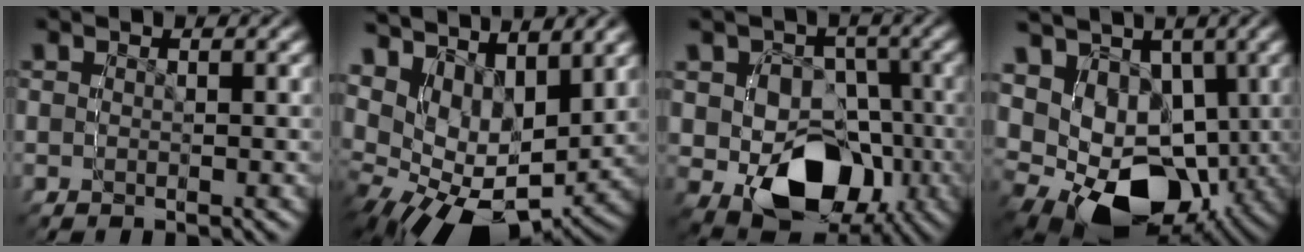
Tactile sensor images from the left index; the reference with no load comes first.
{"total": 9.0, "force": [1.8, 6.7, 5.7], "torque": [-0.121, 0.005, 0.030]}
{"total": 10.4, "force": [-2.1, 9.4, 4.0], "torque": [-0.108, -0.059, -0.015]}
{"total": 14.8, "force": [-1.3, 12.0, 8.5], "torque": [-0.168, -0.046, -0.002]}